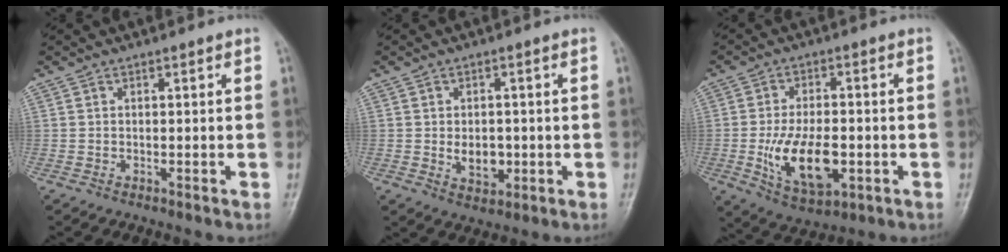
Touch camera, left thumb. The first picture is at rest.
{"total": 5.0, "force": [-0.5, 3.6, 3.5], "torque": [-0.038, -0.003, 0.000]}
{"total": 12.5, "force": [-2.6, 6.6, 10.3], "torque": [-0.175, 0.000, -0.034]}